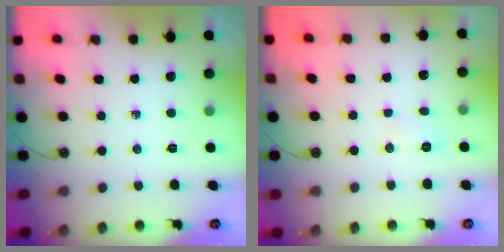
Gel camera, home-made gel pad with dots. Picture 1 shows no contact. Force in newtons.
{"total": 5.7, "press": 4.0, "slide": 4.0}